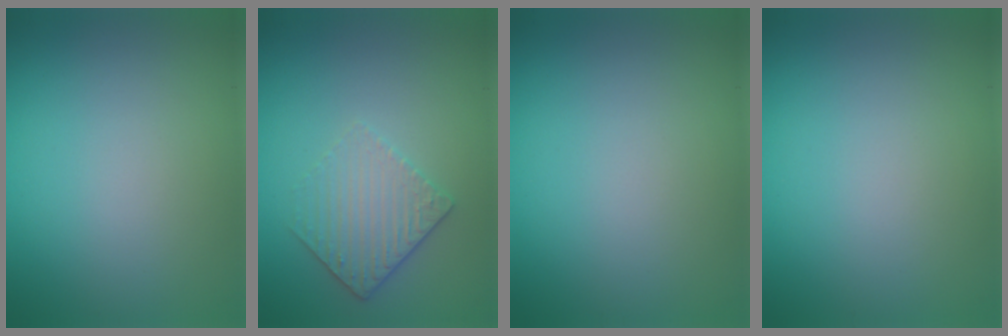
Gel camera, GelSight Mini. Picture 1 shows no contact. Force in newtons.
{"total": 3.3, "press": 2.8, "slide": 1.8}
{"total": 0.0}
{"total": 0.0}